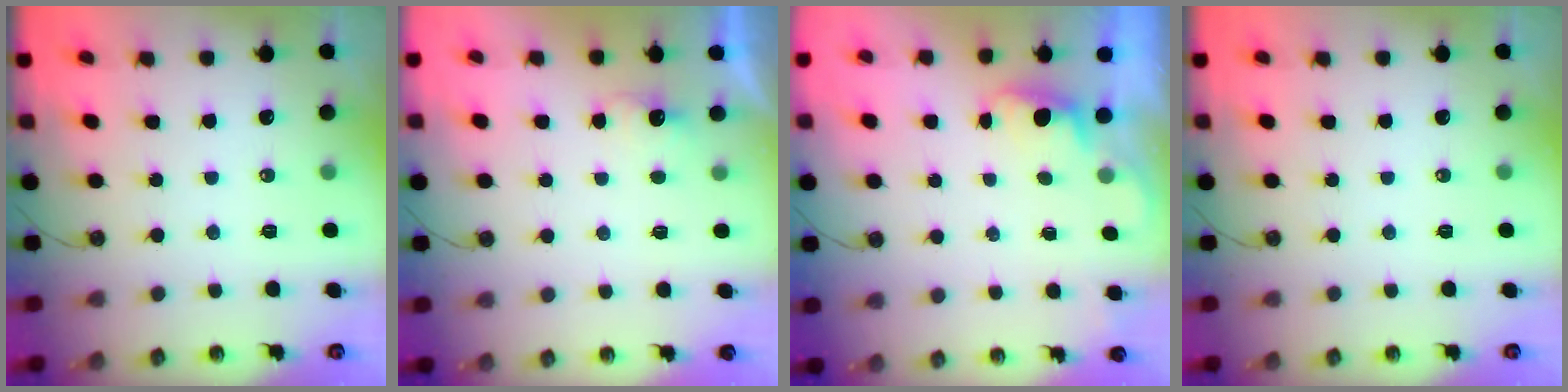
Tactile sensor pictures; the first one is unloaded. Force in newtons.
{"total": 2.3, "press": 2.1, "slide": 0.9}
{"total": 0.7, "press": 0.1, "slide": 0.7}
{"total": 0.0}